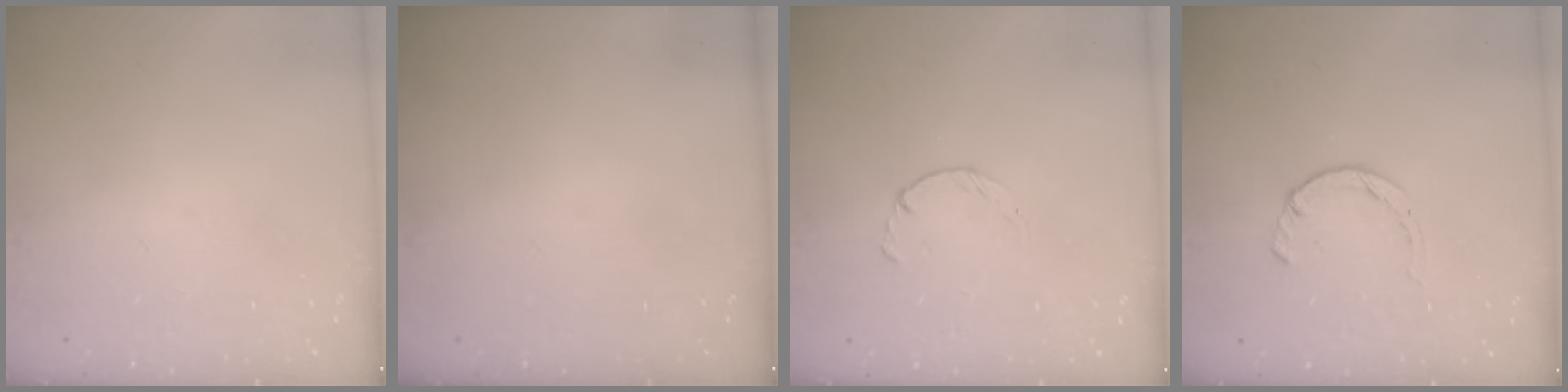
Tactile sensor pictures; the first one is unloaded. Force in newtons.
{"total": 0.0}
{"total": 1.8, "press": 1.7, "slide": 0.3}
{"total": 2.3, "press": 2.3, "slide": 0.5}